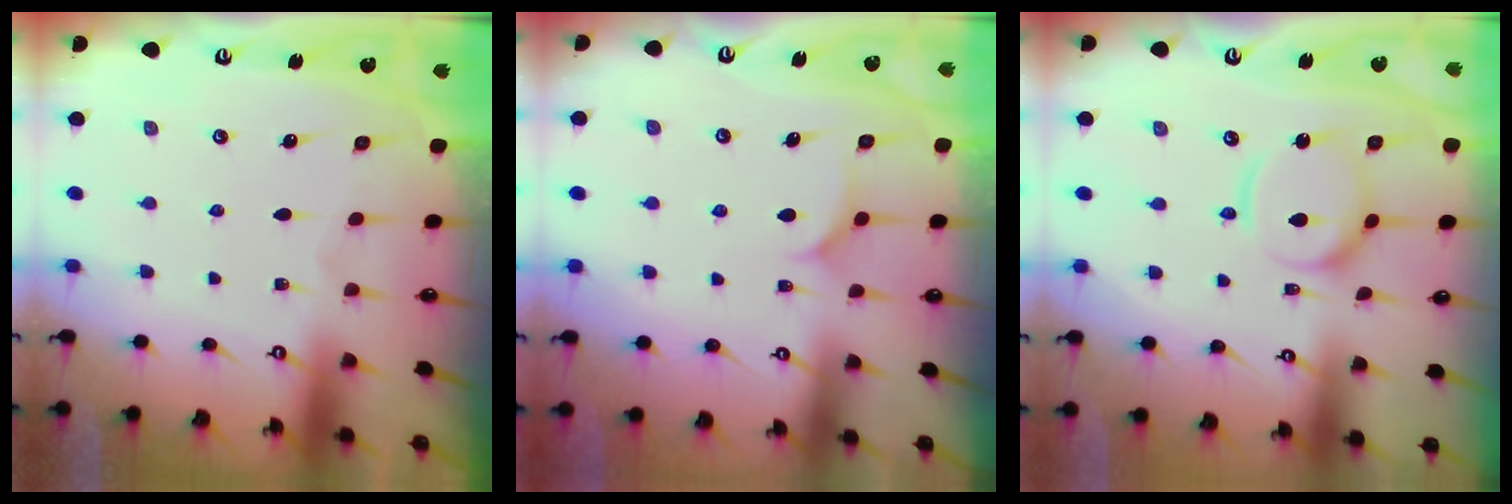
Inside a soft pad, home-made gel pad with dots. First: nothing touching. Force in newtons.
{"total": 6.1, "press": 6.0, "slide": 0.4}
{"total": 10.3, "press": 10.3, "slide": 0.9}